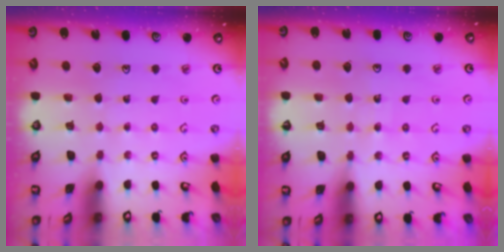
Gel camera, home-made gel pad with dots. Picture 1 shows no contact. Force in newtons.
{"total": 4.9, "press": 4.8, "slide": 1.0}